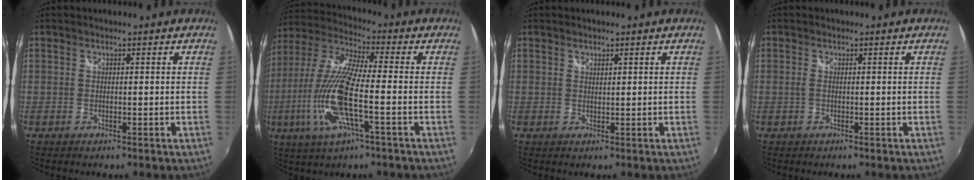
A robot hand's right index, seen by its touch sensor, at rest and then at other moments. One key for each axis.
{"total": 17.0, "fx": -4.5, "fy": 3.3, "fz": 16.1, "tx": -0.338, "ty": -0.016, "tz": -0.092}
{"total": 0.8, "fx": 0.6, "fy": 0.3, "fz": 0.3, "tx": -0.004, "ty": 0.000, "tz": 0.011}
{"total": 0.8, "fx": -0.1, "fy": 0.1, "fz": 0.8, "tx": -0.015, "ty": 0.001, "tz": -0.004}